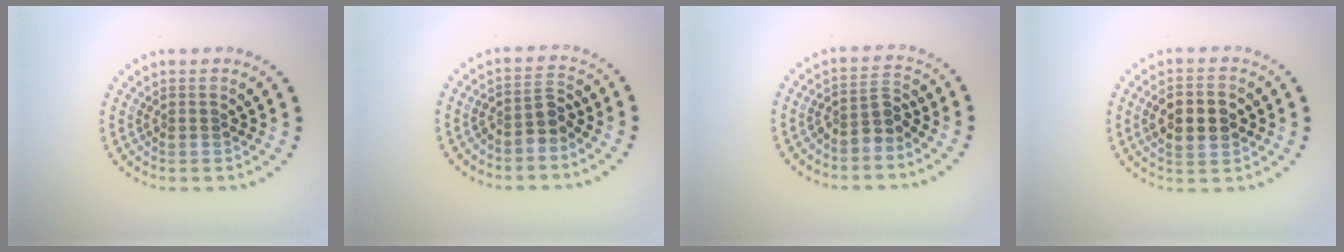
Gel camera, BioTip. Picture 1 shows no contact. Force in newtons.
{"total": 2.2, "press": 1.7, "slide": 1.4}
{"total": 2.4, "press": 1.8, "slide": 1.6}
{"total": 4.7, "press": 4.7, "slide": 0.2}